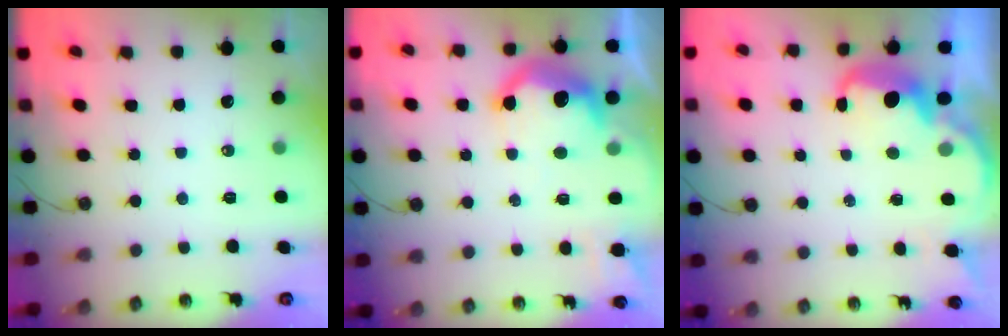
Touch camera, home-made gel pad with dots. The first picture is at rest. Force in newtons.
{"total": 14.9, "press": 14.9, "slide": 1.1}
{"total": 4.9, "press": 4.9, "slide": 0.8}